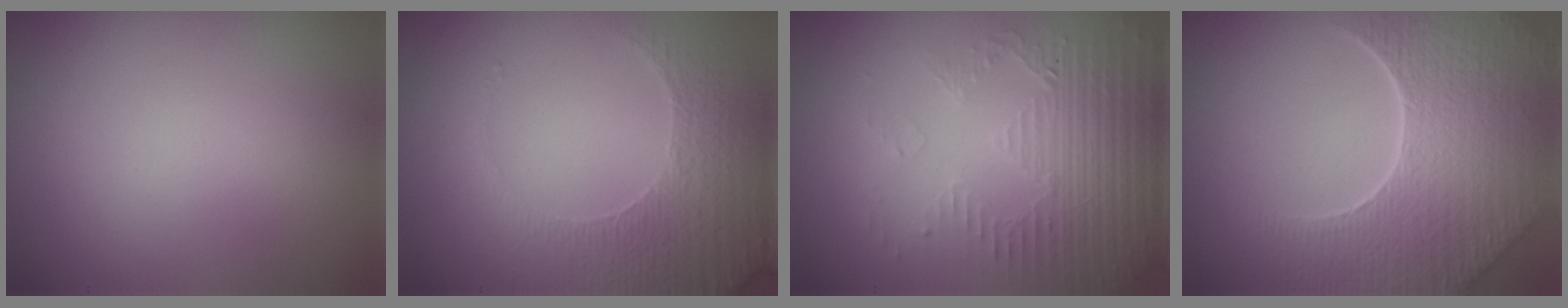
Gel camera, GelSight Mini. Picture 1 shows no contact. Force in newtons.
{"total": 3.9, "press": 3.8, "slide": 1.0}
{"total": 5.3, "press": 3.5, "slide": 4.1}
{"total": 9.1, "press": 6.5, "slide": 6.4}